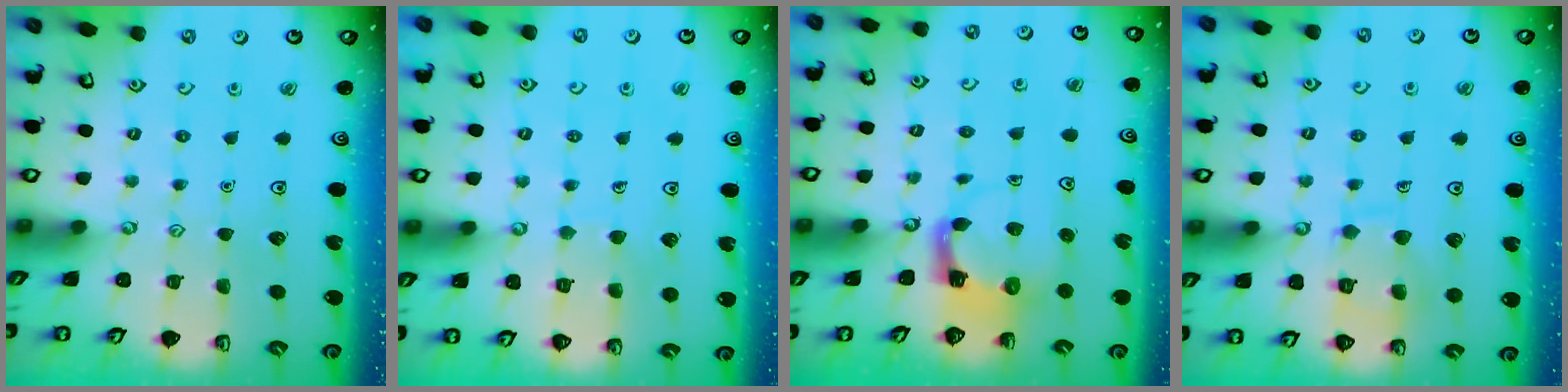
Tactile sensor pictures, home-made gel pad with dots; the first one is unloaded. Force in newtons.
{"total": 6.6, "press": 6.6, "slide": 0.4}
{"total": 3.9, "press": 3.8, "slide": 0.7}
{"total": 9.6, "press": 9.6, "slide": 0.1}